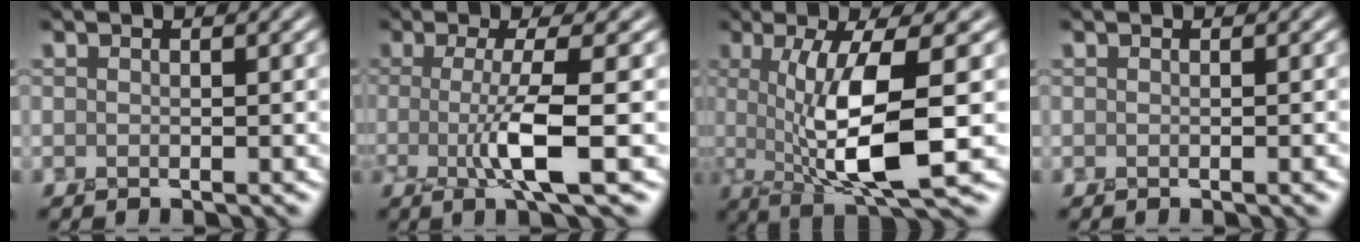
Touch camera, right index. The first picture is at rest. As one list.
[{"total": 4.9, "force": [-0.5, 0.6, 4.9], "torque": [-0.095, -0.006, -0.012]}, {"total": 9.0, "force": [0.1, 1.8, 8.8], "torque": [-0.154, -0.007, 0.010]}, {"total": 1.0, "force": [-0.5, 0.4, 0.8], "torque": [-0.011, -0.001, -0.003]}]